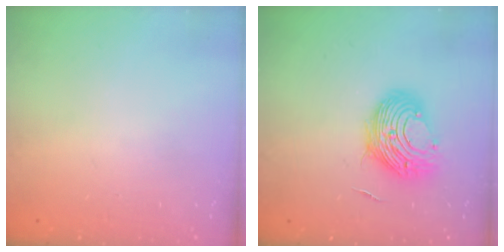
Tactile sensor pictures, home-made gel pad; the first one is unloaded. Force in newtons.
{"total": 10.7, "press": 10.7, "slide": 0.8}